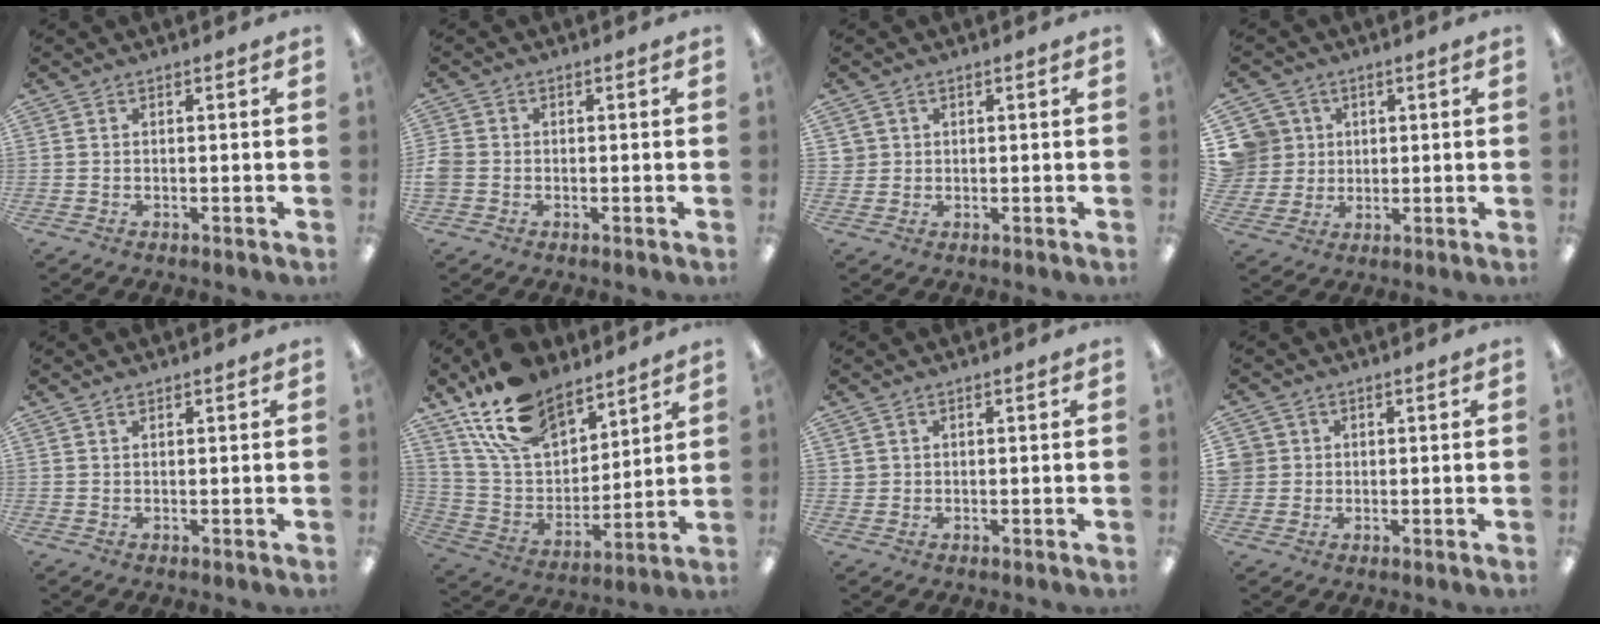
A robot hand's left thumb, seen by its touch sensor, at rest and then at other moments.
{"total": 2.7, "force": [-0.7, 2.4, 1.2], "torque": [-0.026, 0.004, -0.013]}
{"total": 2.0, "force": [0.7, 1.9, 0.0], "torque": [-0.006, 0.003, 0.012]}
{"total": 7.6, "force": [2.6, 7.1, 0.3], "torque": [-0.030, -0.004, 0.054]}
{"total": 0.9, "force": [0.7, 0.3, 0.5], "torque": [-0.011, 0.002, 0.012]}
{"total": 18.6, "force": [13.9, 9.4, 7.9], "torque": [-0.166, -0.073, 0.259]}
{"total": 1.3, "force": [0.5, 1.2, 0.1], "torque": [-0.003, 0.002, 0.010]}
{"total": 3.6, "force": [0.9, 3.5, 0.0], "torque": [-0.011, 0.007, 0.016]}